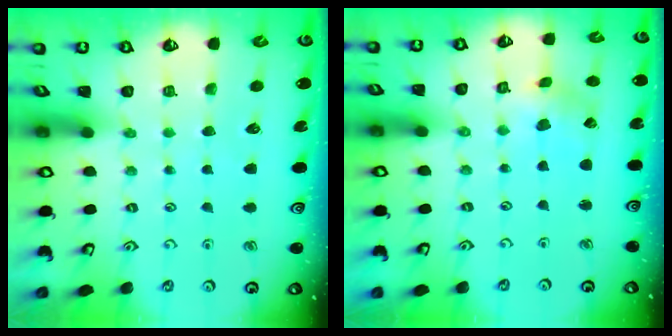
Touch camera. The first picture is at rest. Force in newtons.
{"total": 1.8, "press": 1.8, "slide": 0.3}